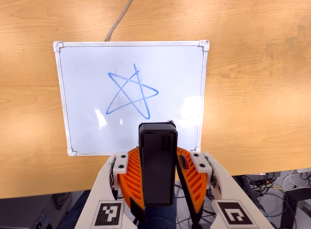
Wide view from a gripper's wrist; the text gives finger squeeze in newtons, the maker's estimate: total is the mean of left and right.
{"total": 6.0, "left": 5.2, "right": 6.7}